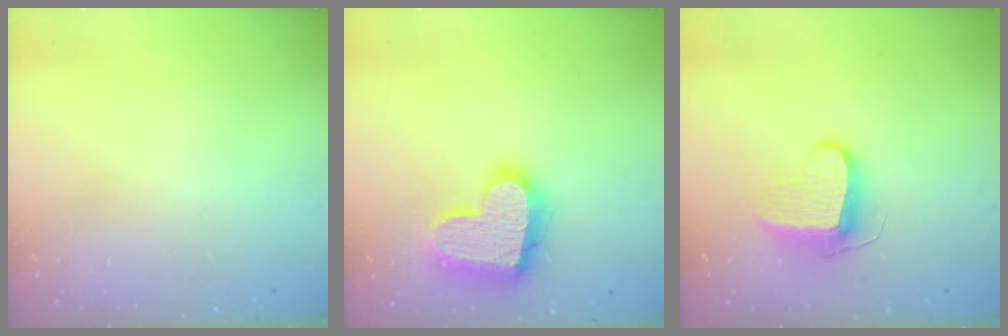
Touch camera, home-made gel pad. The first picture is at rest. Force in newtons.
{"total": 19.1, "press": 19.0, "slide": 1.3}
{"total": 10.0, "press": 10.0, "slide": 0.2}